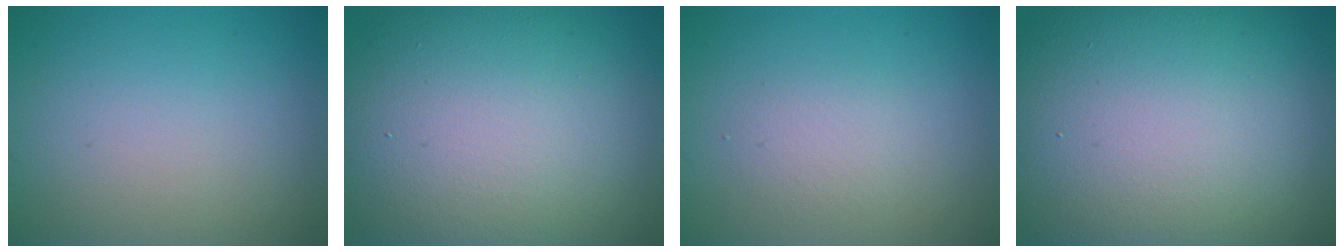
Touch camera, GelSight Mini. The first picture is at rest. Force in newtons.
{"total": 17.4, "press": 17.4, "slide": 0.9}
{"total": 1.7, "press": 1.7, "slide": 0.1}
{"total": 19.7, "press": 19.6, "slide": 1.3}